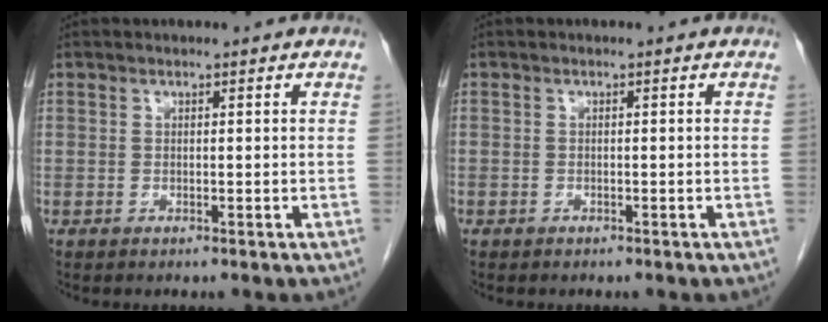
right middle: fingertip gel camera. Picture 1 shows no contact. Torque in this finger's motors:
{"motor_torque": [1.10, -1.04, -0.21, -0.21]}